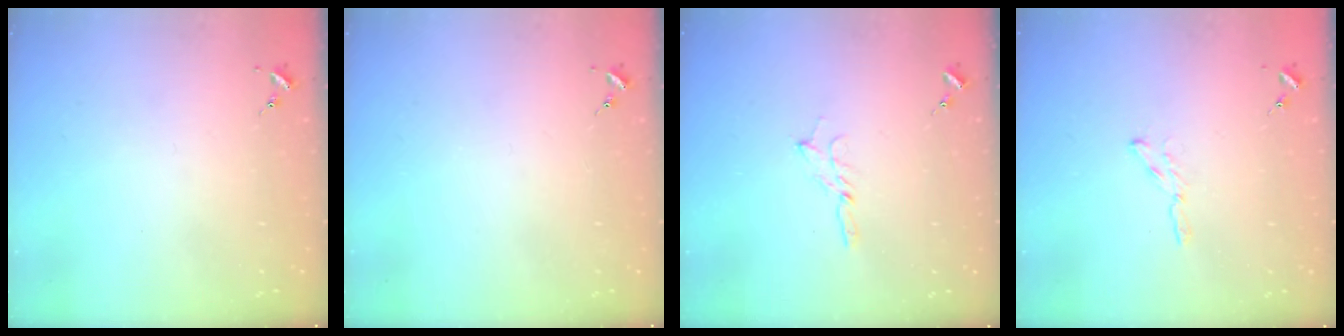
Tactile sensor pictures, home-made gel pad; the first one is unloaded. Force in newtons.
{"total": 0.0}
{"total": 2.7, "press": 2.7, "slide": 0.3}
{"total": 2.4, "press": 2.4, "slide": 0.2}